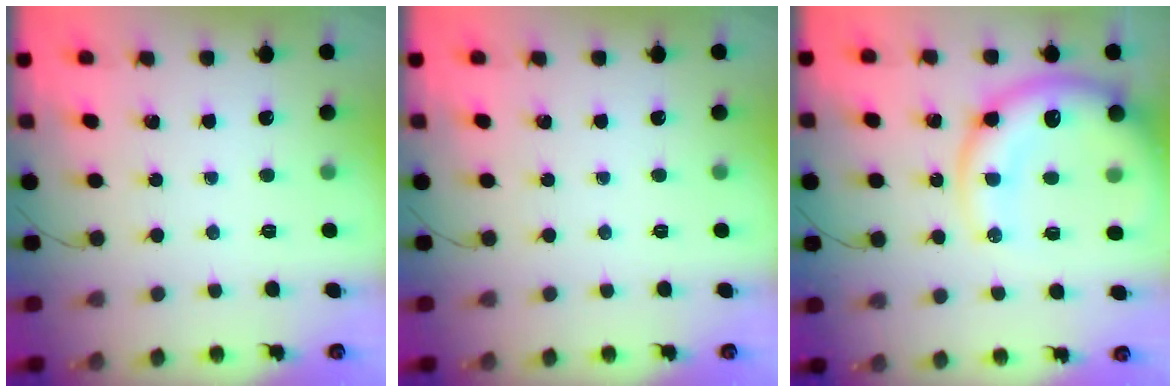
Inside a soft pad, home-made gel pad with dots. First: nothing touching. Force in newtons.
{"total": 0.0}
{"total": 17.5, "press": 16.9, "slide": 4.5}